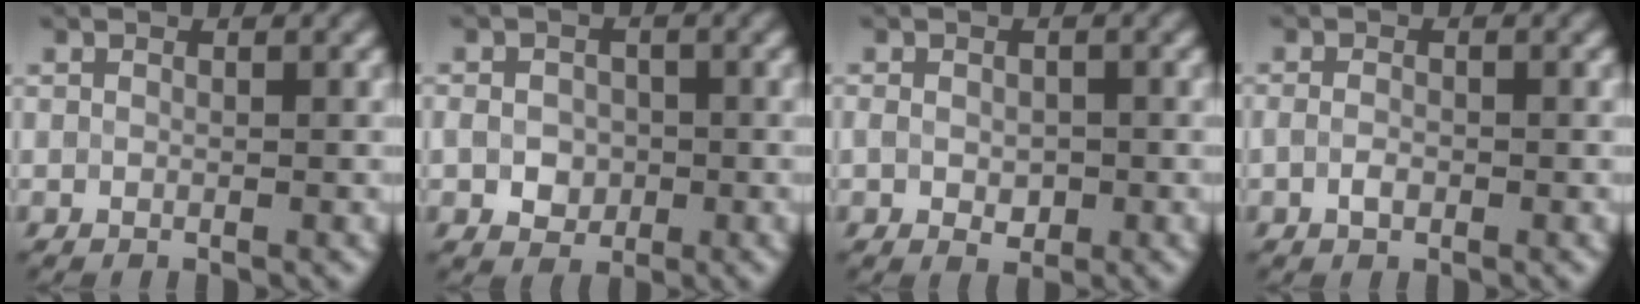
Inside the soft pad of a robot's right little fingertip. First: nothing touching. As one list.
[{"total": 2.8, "force": [-0.5, 2.3, 1.5], "torque": [-0.032, -0.004, -0.008]}, {"total": 2.2, "force": [-0.6, 1.4, 1.5], "torque": [-0.029, -0.005, -0.004]}, {"total": 1.0, "force": [-0.5, 0.5, 0.7], "torque": [-0.018, -0.001, -0.009]}]